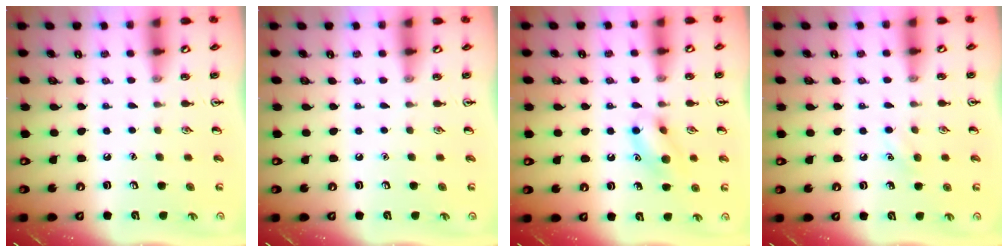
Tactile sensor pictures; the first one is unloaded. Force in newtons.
{"total": 0.0}
{"total": 10.8, "press": 10.7, "slide": 1.4}
{"total": 6.1, "press": 5.7, "slide": 2.2}